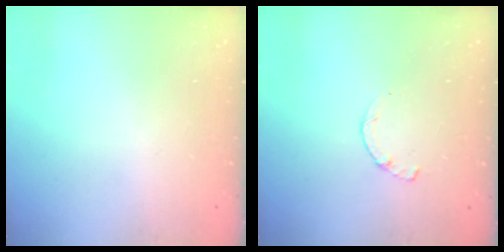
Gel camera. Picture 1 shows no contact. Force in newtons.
{"total": 1.7, "press": 1.7, "slide": 0.3}